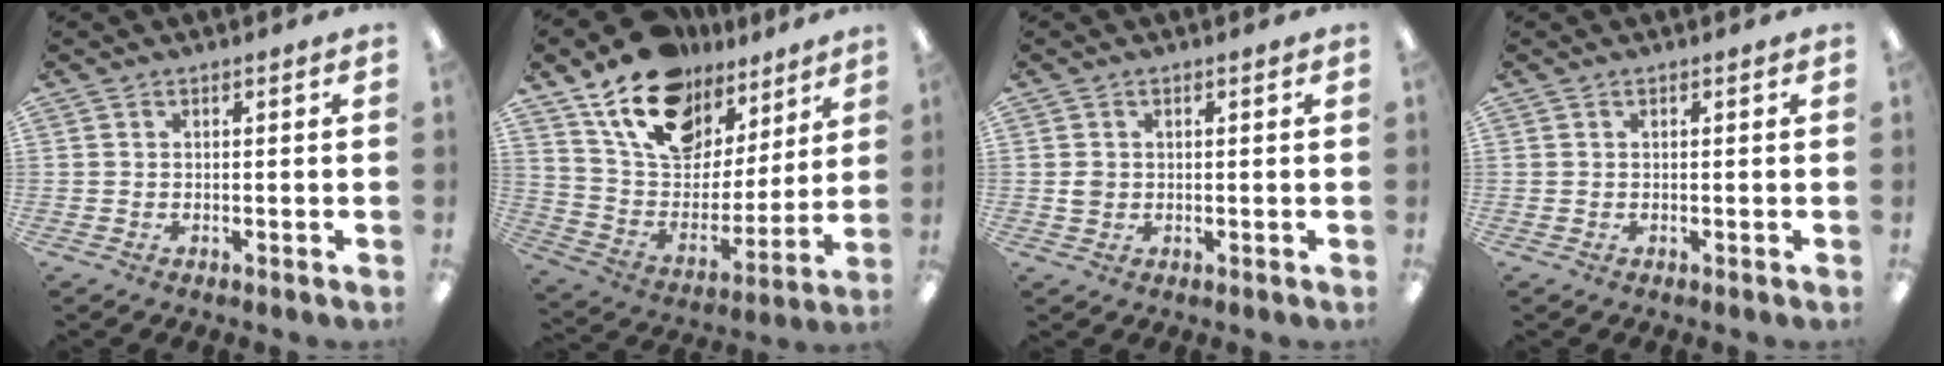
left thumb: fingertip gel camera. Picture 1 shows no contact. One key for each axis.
{"total": 18.6, "fx": 12.8, "fy": 10.8, "fz": 7.9, "tx": -0.149, "ty": -0.073, "tz": 0.234}
{"total": 1.9, "fx": 0.3, "fy": 1.6, "fz": 0.9, "tx": -0.011, "ty": 0.002, "tz": 0.002}
{"total": 0.0}